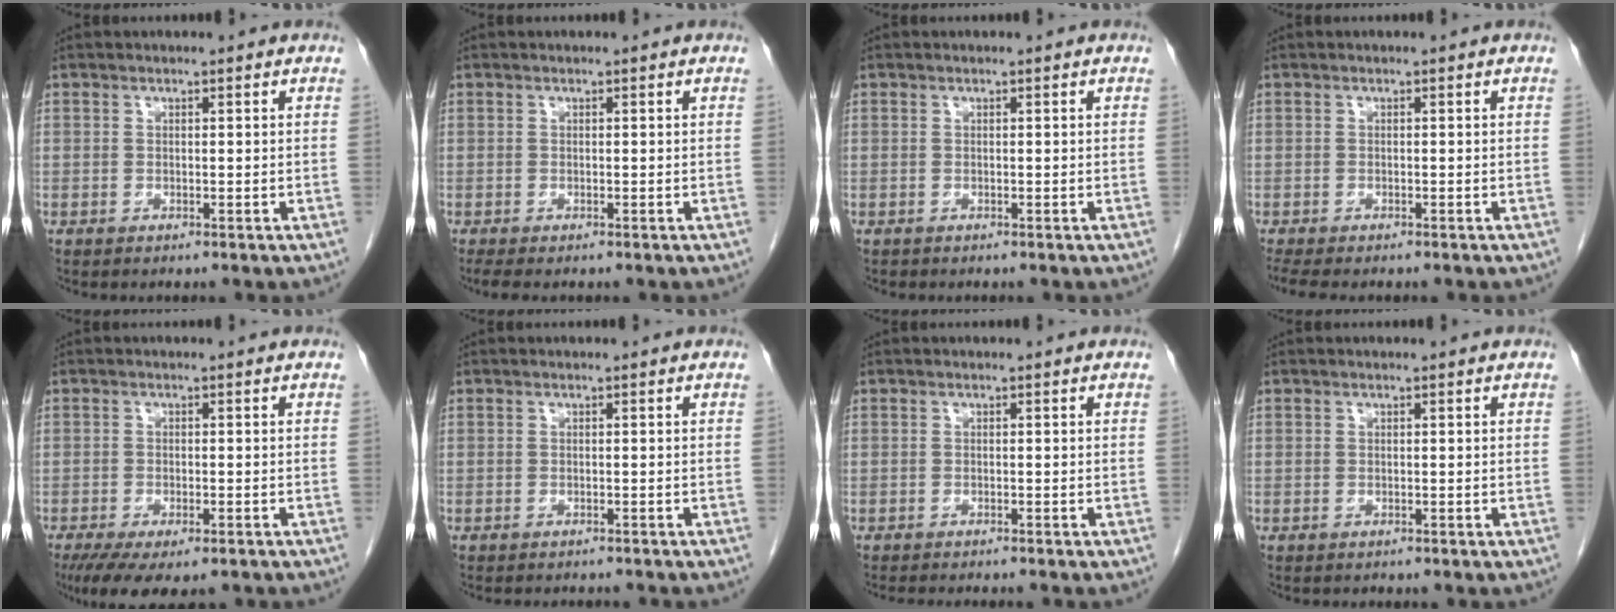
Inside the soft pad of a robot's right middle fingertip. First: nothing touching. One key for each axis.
{"total": 2.4, "fx": -1.9, "fy": 0.5, "fz": 1.3, "tx": -0.018, "ty": -0.007, "tz": -0.027}
{"total": 0.0}
{"total": 4.5, "fx": -3.7, "fy": 1.0, "fz": 2.2, "tx": -0.035, "ty": -0.011, "tz": -0.057}
{"total": 9.3, "fx": -6.7, "fy": 3.0, "fz": 5.7, "tx": -0.090, "ty": -0.016, "tz": -0.103}
{"total": 3.9, "fx": -3.7, "fy": 0.7, "fz": 1.2, "tx": -0.011, "ty": -0.003, "tz": -0.045}
{"total": 5.1, "fx": -4.6, "fy": 0.3, "fz": 2.3, "tx": -0.021, "ty": -0.007, "tz": -0.065}
{"total": 0.5, "fx": -0.5, "fy": 0.2, "fz": 0.0, "tx": -0.011, "ty": 0.000, "tz": -0.009}